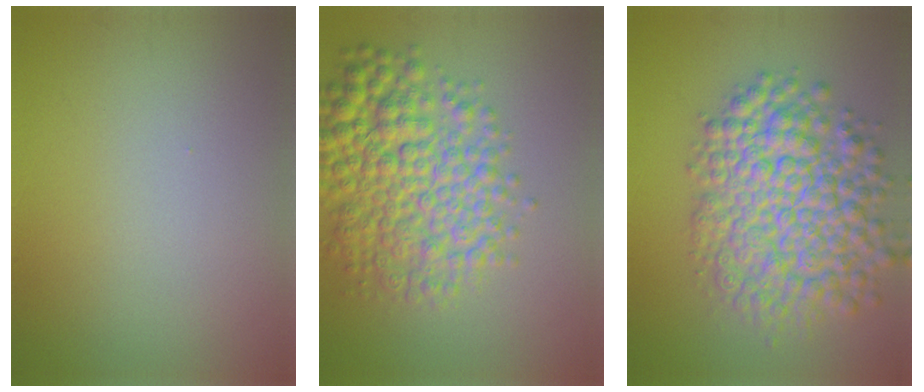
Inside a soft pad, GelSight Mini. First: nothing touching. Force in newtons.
{"total": 8.1, "press": 8.1, "slide": 0.1}
{"total": 9.6, "press": 9.6, "slide": 0.3}